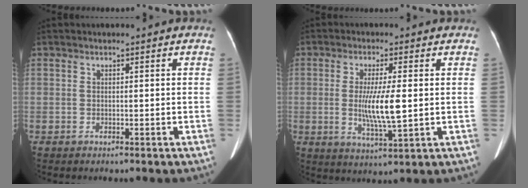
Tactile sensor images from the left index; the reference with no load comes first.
{"total": 7.4, "force": [0.0, 0.9, 7.3], "torque": [-0.142, -0.015, 0.000]}